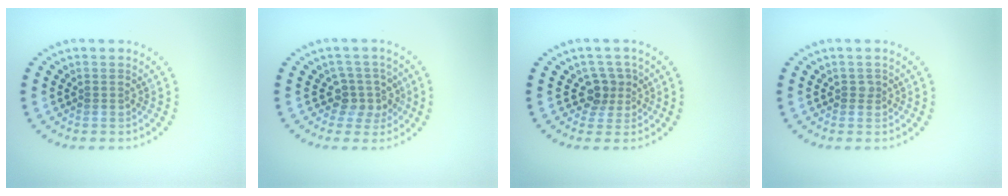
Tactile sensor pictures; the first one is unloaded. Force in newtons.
{"total": 2.7, "press": 2.1, "slide": 1.7}
{"total": 2.4, "press": 1.8, "slide": 1.5}
{"total": 0.6, "press": 0.5, "slide": 0.3}